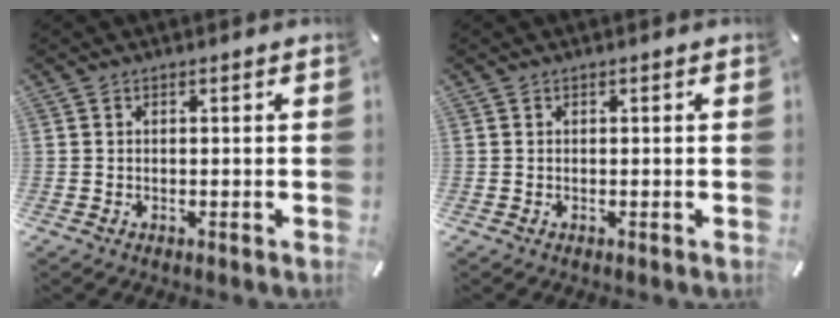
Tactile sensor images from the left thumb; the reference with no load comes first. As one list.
[{"total": 0.0}]